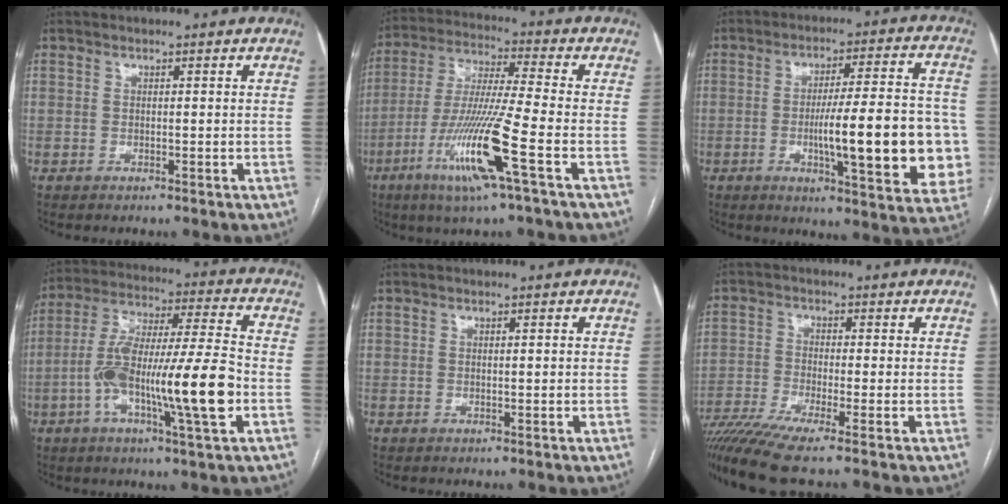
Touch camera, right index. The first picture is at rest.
{"total": 14.4, "force": [-5.9, -0.9, 13.1], "torque": [-0.270, -0.023, -0.116]}
{"total": 18.6, "force": [-3.1, 3.2, 18.1], "torque": [-0.207, 0.014, -0.033]}
{"total": 18.0, "force": [-4.6, 1.3, 17.3], "torque": [-0.319, 0.000, -0.081]}
{"total": 0.6, "force": [0.1, 0.1, 0.6], "torque": [-0.011, 0.002, 0.003]}
{"total": 9.7, "force": [-7.6, -0.9, 6.0], "torque": [-0.110, -0.022, -0.134]}